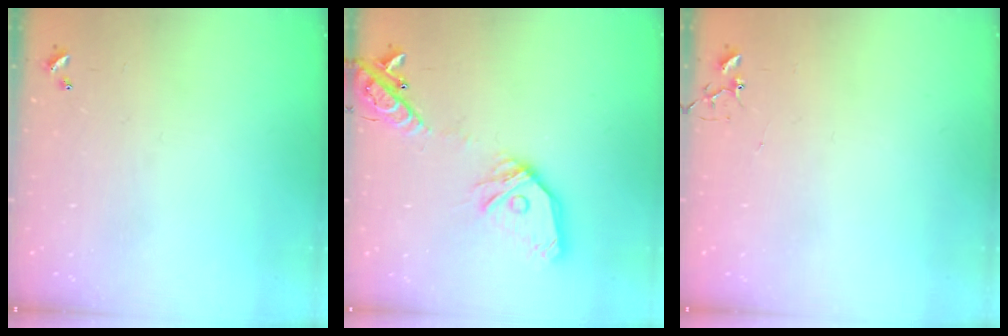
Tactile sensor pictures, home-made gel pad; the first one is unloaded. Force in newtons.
{"total": 17.8, "press": 17.5, "slide": 3.3}
{"total": 2.9, "press": 2.9, "slide": 0.2}